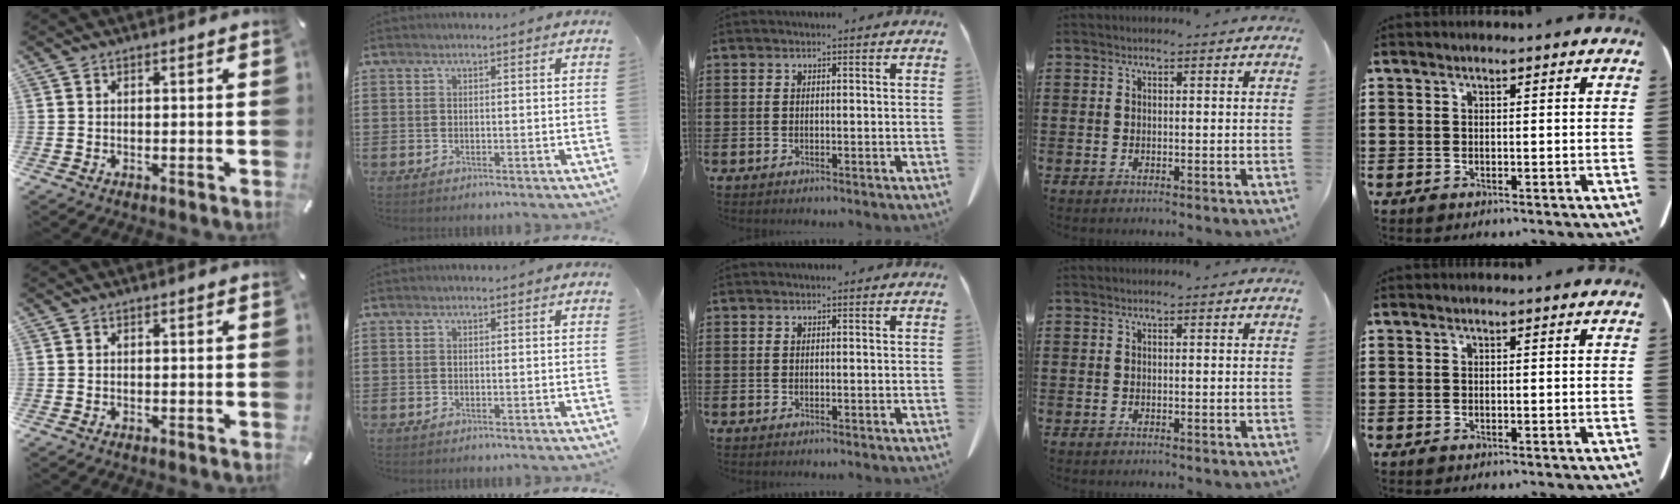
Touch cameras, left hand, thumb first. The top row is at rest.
{}